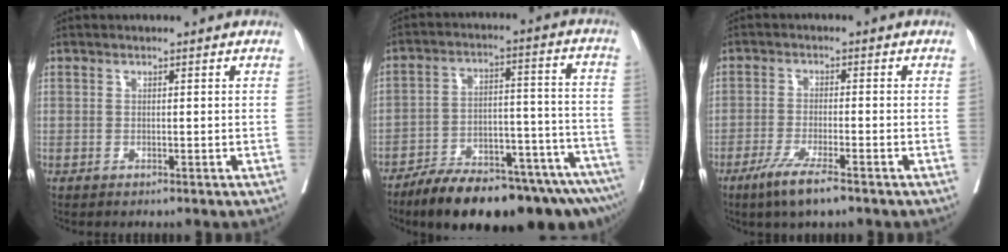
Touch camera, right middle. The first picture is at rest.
{"total": 21.1, "force": [-16.9, 4.0, 12.1], "torque": [-0.114, 0.031, -0.249]}
{"total": 6.5, "force": [-4.3, 0.4, 4.9], "torque": [-0.092, -0.015, -0.074]}